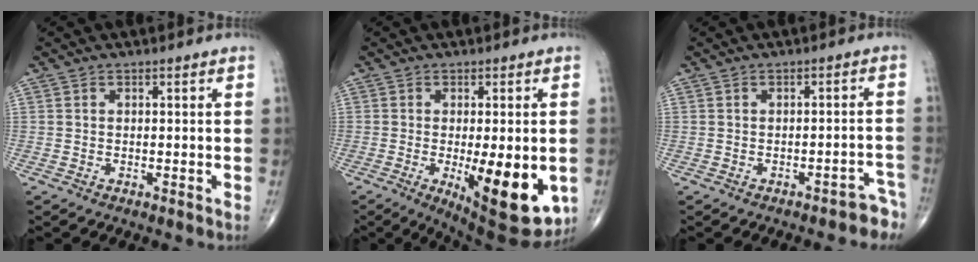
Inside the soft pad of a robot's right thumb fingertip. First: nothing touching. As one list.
[{"total": 16.2, "force": [-3.5, 5.5, 14.8], "torque": [-0.184, -0.025, -0.030]}, {"total": 4.6, "force": [-3.8, 1.9, 1.8], "torque": [0.000, 0.040, -0.045]}]